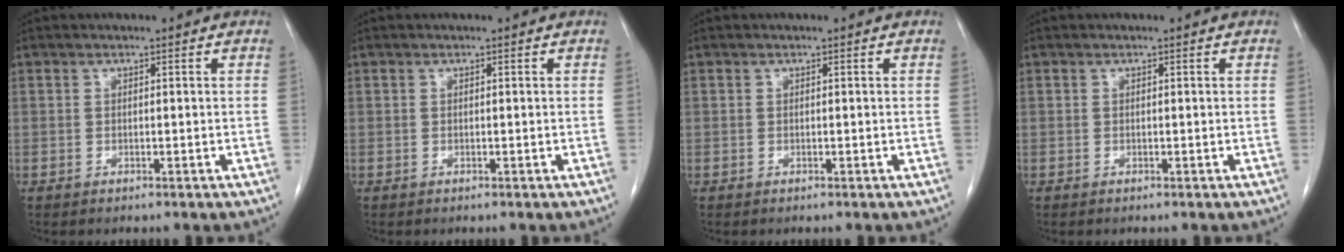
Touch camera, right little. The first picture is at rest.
{"total": 0.0}
{"total": 0.0}
{"total": 0.0}